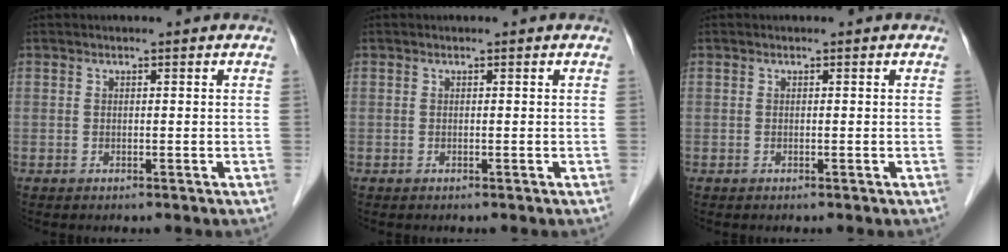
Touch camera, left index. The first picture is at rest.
{"total": 0.0}
{"total": 0.0}